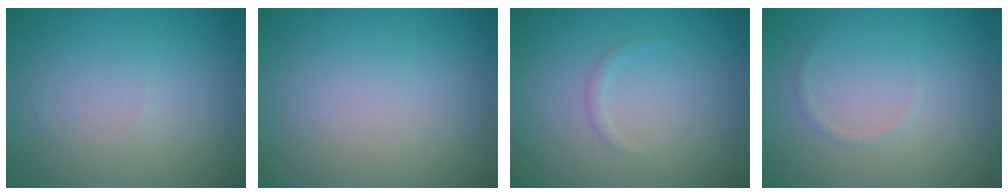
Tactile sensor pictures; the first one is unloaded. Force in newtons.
{"total": 0.0}
{"total": 0.6, "press": 0.6, "slide": 0.1}
{"total": 0.6, "press": 0.6, "slide": 0.1}